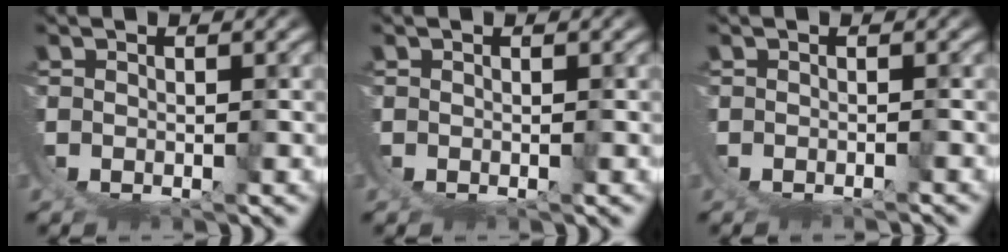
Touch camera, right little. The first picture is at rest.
{"total": 0.0}
{"total": 1.7, "force": [-1.6, 0.5, 0.4], "torque": [-0.009, -0.002, -0.023]}